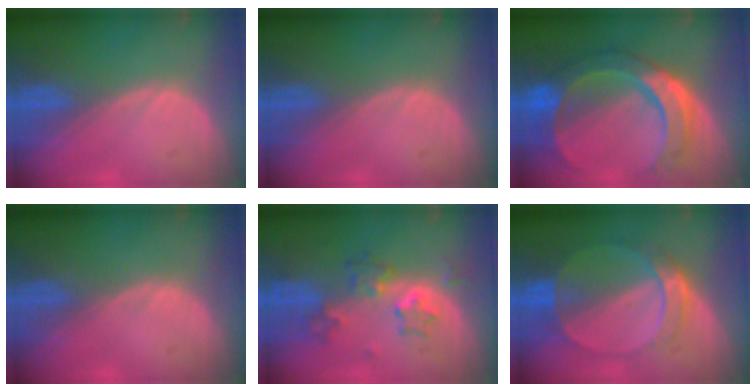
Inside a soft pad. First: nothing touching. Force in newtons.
{"total": 0.0}
{"total": 10.8, "press": 10.7, "slide": 1.1}
{"total": 0.0}
{"total": 6.2, "press": 5.9, "slide": 2.0}
{"total": 7.2, "press": 6.4, "slide": 3.4}